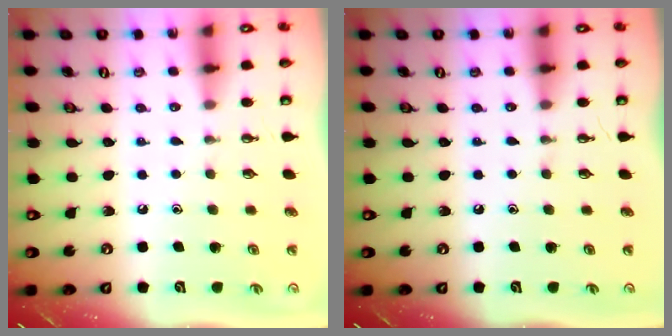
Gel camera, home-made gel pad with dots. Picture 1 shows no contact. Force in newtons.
{"total": 0.0}